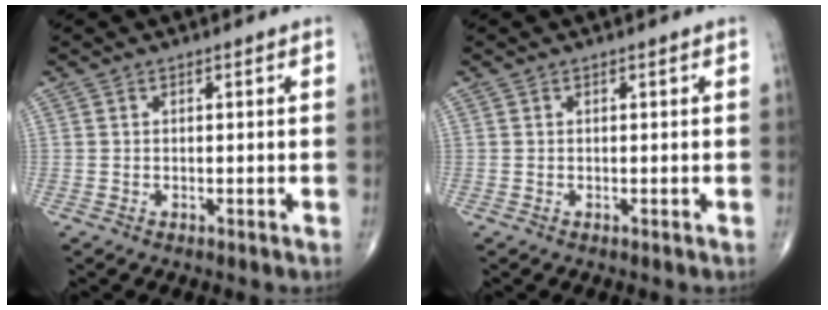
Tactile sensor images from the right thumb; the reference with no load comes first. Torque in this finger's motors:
{"motor_torque": [0.05, 0.05, -0.01, -0.01, 0.00]}